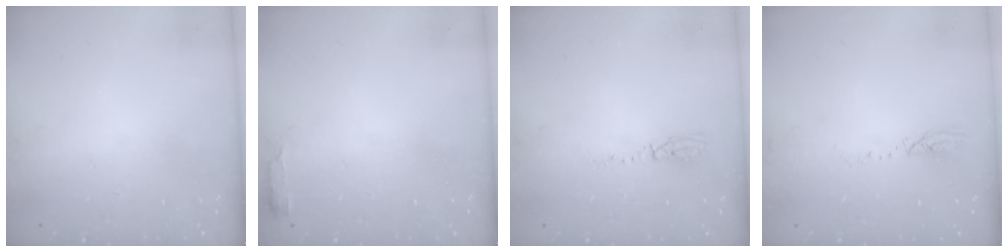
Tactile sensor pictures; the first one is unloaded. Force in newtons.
{"total": 2.6, "press": 2.6, "slide": 0.5}
{"total": 3.5, "press": 2.8, "slide": 2.2}
{"total": 2.6, "press": 2.6, "slide": 0.3}